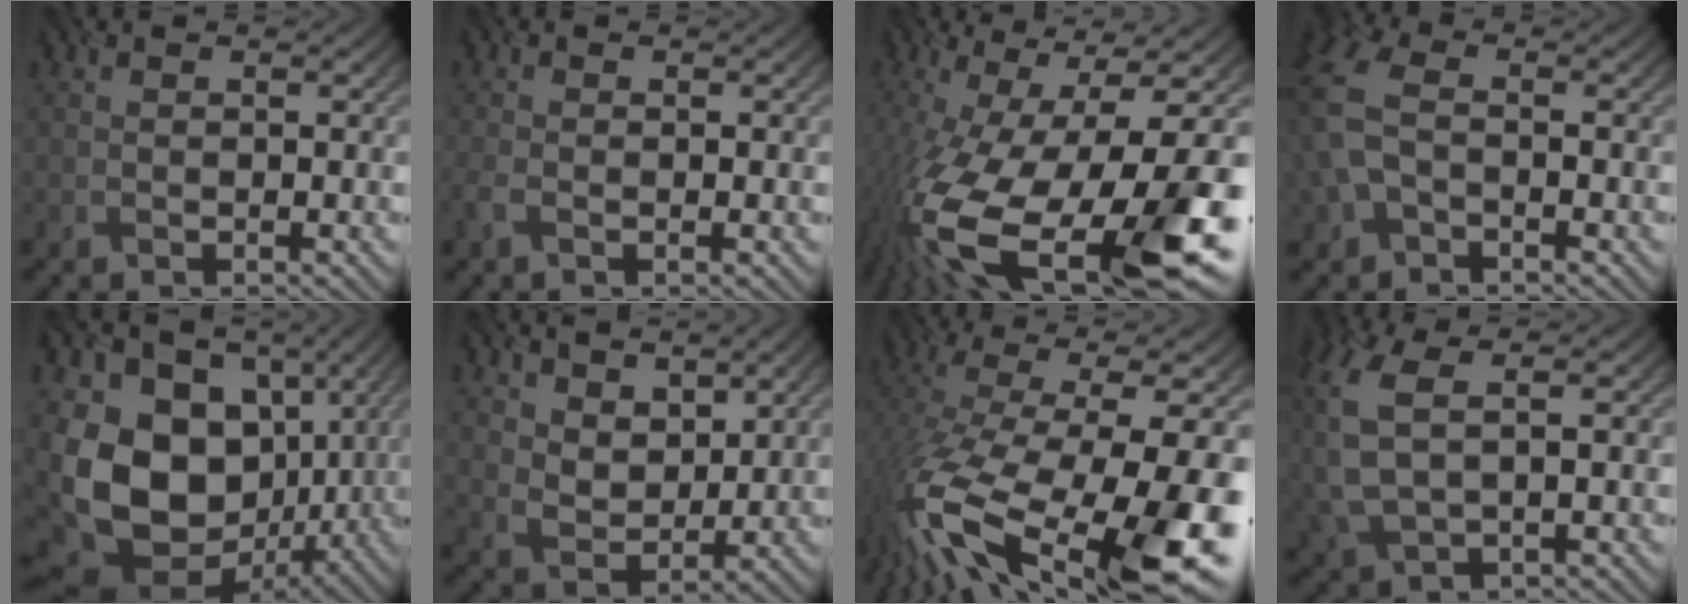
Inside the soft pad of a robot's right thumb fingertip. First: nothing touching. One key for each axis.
{"total": 1.5, "fx": -0.9, "fy": 0.6, "fz": 1.0, "tx": -0.030, "ty": -0.004, "tz": -0.024}
{"total": 20.0, "fx": -6.0, "fy": 6.6, "fz": 17.9, "tx": -0.353, "ty": -0.054, "tz": -0.080}
{"total": 7.8, "fx": -1.1, "fy": 5.1, "fz": 5.7, "tx": -0.173, "ty": 0.004, "tz": -0.034}
{"total": 16.4, "fx": 0.6, "fy": 12.6, "fz": 10.6, "tx": -0.230, "ty": -0.018, "tz": 0.017}
{"total": 6.1, "fx": 4.0, "fy": 3.6, "fz": 2.8, "tx": -0.072, "ty": -0.022, "tz": 0.080}
{"total": 19.0, "fx": -6.4, "fy": 7.6, "fz": 16.2, "tx": -0.343, "ty": -0.055, "tz": -0.083}
{"total": 8.3, "fx": 0.5, "fy": 4.3, "fz": 7.0, "tx": -0.202, "ty": -0.007, "tz": 0.011}